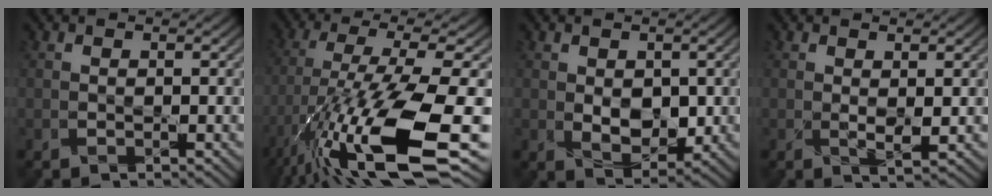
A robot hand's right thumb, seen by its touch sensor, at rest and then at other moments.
{"total": 16.7, "force": [-7.0, 4.2, 14.5], "torque": [-0.290, -0.018, -0.117]}
{"total": 4.2, "force": [0.3, 2.9, 3.1], "torque": [-0.057, -0.009, 0.011]}
{"total": 1.8, "force": [0.7, 0.7, 1.5], "torque": [-0.034, -0.007, 0.014]}